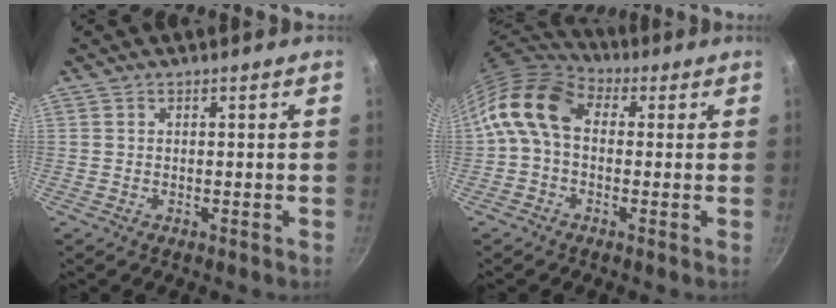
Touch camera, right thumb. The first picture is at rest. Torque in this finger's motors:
{"motor_torque": [0.85, 0.82, 0.39, -0.36, 0.17]}